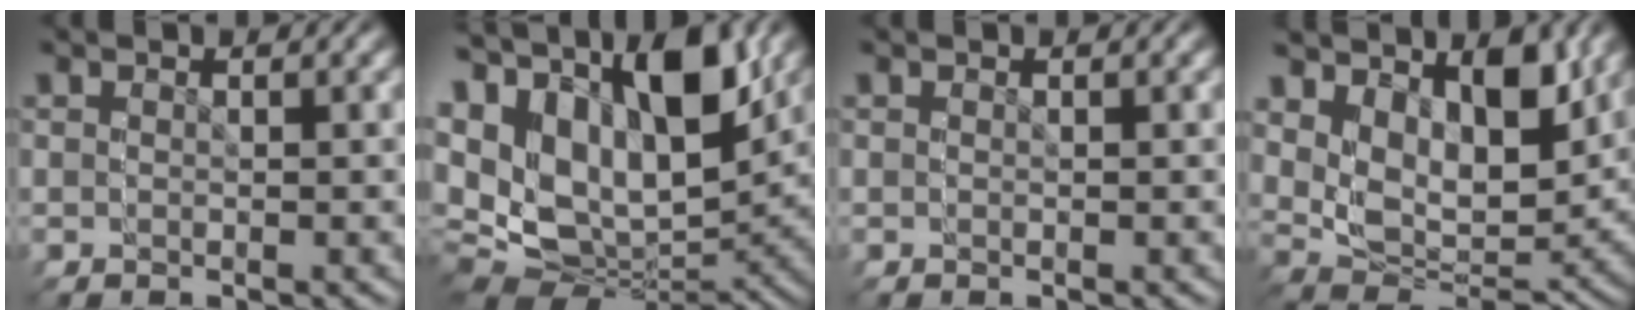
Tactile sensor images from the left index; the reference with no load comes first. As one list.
[{"total": 10.2, "force": [1.6, 7.6, 6.6], "torque": [-0.141, -0.020, 0.036]}, {"total": 0.0}, {"total": 5.4, "force": [3.5, 3.8, 1.5], "torque": [-0.045, -0.003, 0.053]}]